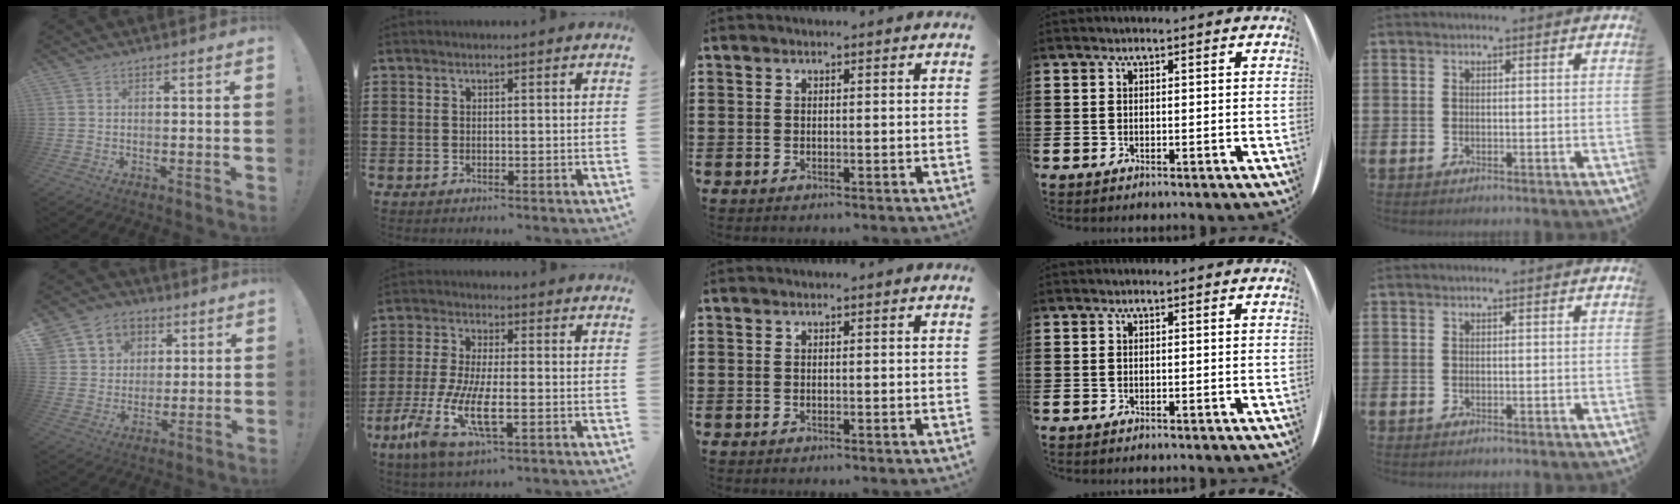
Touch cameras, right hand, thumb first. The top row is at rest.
{"thumb": {"total": 8.7, "force": [3.4, 7.9, 1.3], "torque": [-0.017, -0.023, 0.073]}, "index": {"total": 9.5, "force": [-3.9, 2.6, 8.2], "torque": [-0.189, -0.016, -0.075]}}